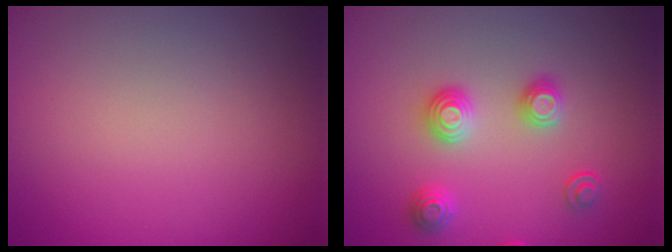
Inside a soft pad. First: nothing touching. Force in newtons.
{"total": 2.9, "press": 2.7, "slide": 1.1}